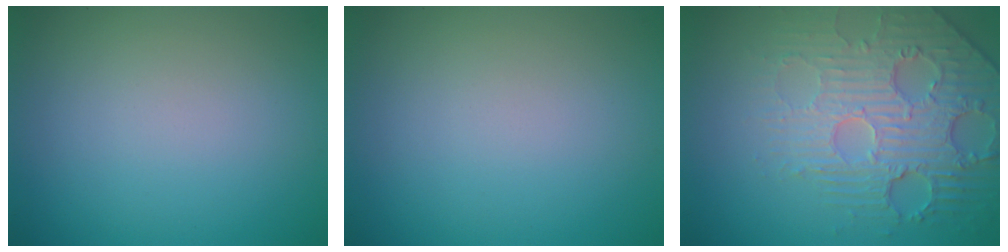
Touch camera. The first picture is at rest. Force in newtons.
{"total": 0.0}
{"total": 4.5, "press": 4.2, "slide": 1.6}